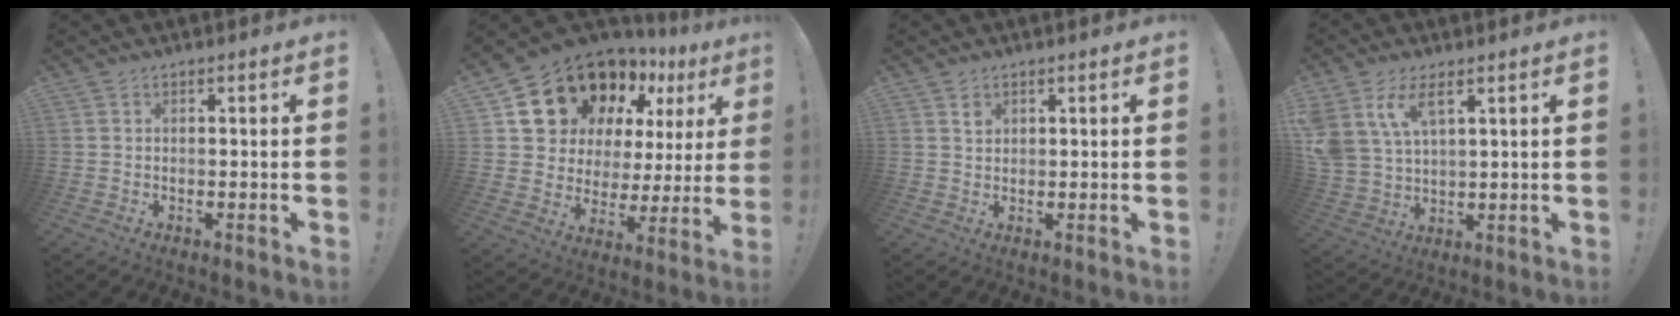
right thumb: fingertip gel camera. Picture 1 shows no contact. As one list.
[{"total": 16.6, "force": [12.7, 8.7, 6.1], "torque": [-0.106, -0.099, 0.242]}, {"total": 1.6, "force": [1.0, 1.1, 0.5], "torque": [0.003, -0.005, 0.016]}, {"total": 10.2, "force": [5.7, 5.4, 6.5], "torque": [-0.157, -0.018, 0.111]}]